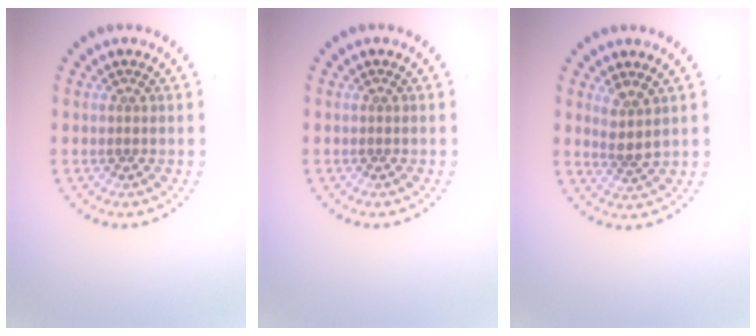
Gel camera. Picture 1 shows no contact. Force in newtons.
{"total": 0.0}
{"total": 2.1, "press": 1.7, "slide": 1.3}